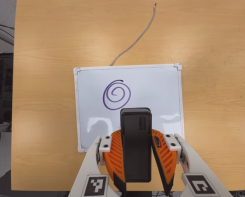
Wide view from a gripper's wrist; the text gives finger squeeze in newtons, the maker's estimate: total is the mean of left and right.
{"total": 6.8, "left": 5.4, "right": 8.2}